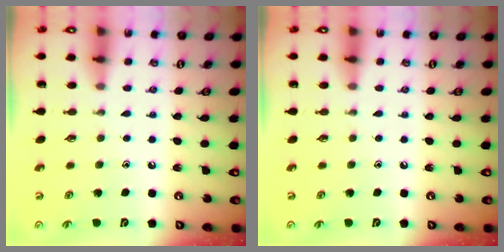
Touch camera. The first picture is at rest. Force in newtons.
{"total": 0.0}